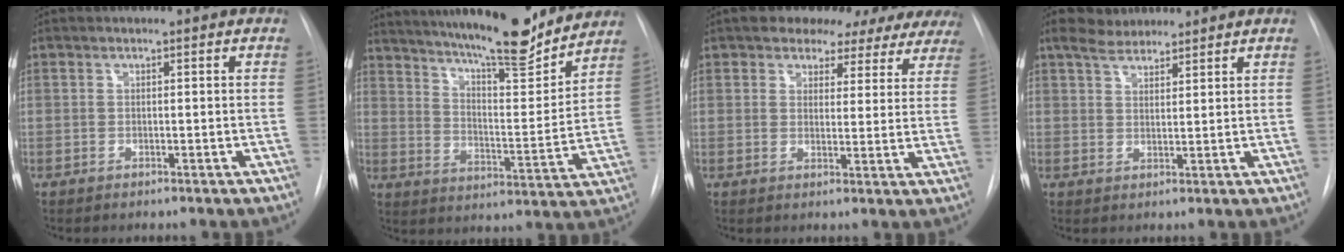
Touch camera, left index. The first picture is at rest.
{"total": 21.0, "force": [18.3, 2.9, 9.8], "torque": [-0.162, -0.014, 0.264]}
{"total": 15.3, "force": [13.0, 6.9, 4.0], "torque": [-0.039, 0.016, 0.137]}
{"total": 4.2, "force": [3.8, 1.5, 1.1], "torque": [-0.028, 0.020, 0.071]}